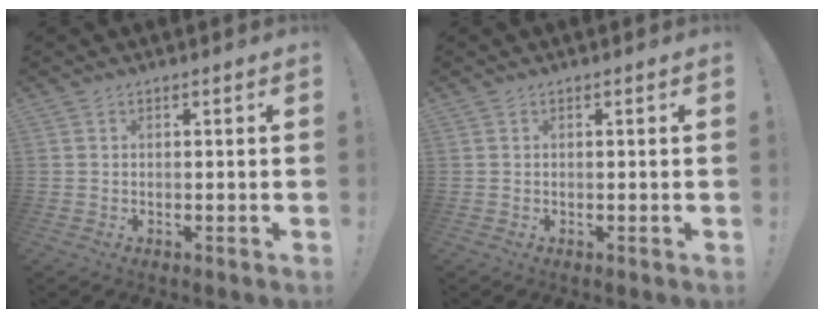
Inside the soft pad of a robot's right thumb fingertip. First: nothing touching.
{"total": 0.0}